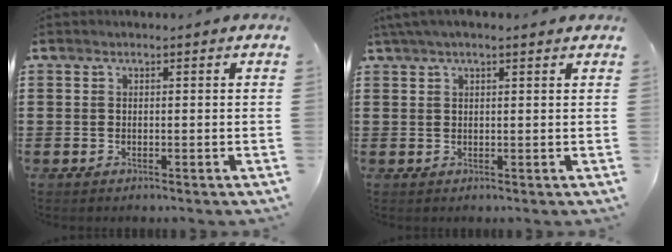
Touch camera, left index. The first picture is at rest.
{"total": 2.3, "force": [1.5, 0.3, 1.7], "torque": [-0.036, 0.003, 0.028]}